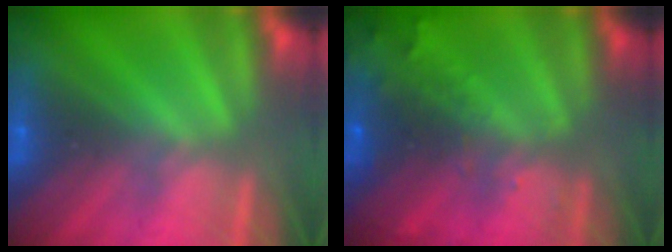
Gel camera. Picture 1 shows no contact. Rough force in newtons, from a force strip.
{"total": 8.8}